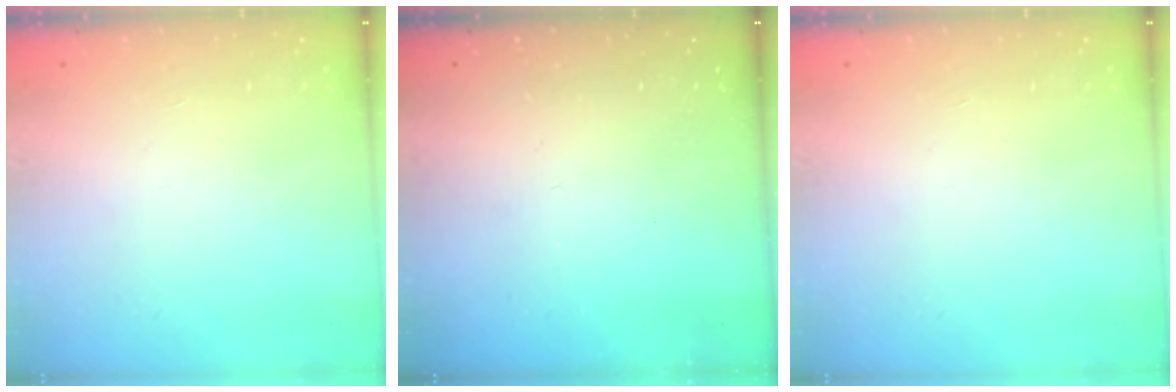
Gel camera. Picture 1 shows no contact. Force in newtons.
{"total": 0.0}
{"total": 0.0}